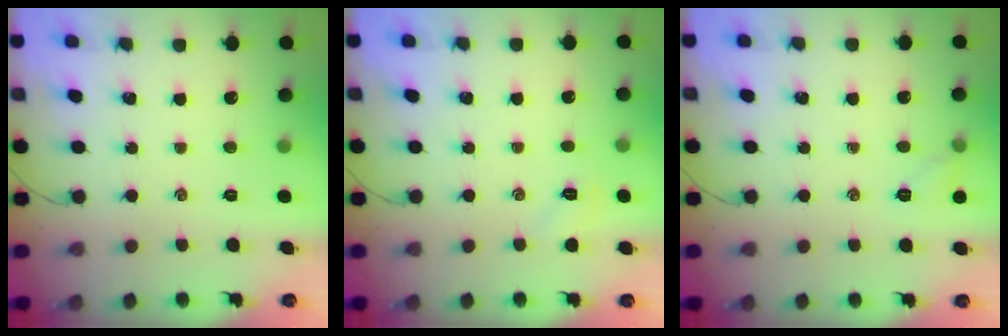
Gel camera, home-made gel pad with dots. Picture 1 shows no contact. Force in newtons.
{"total": 3.7, "press": 3.7, "slide": 0.8}
{"total": 5.7, "press": 5.5, "slide": 1.5}